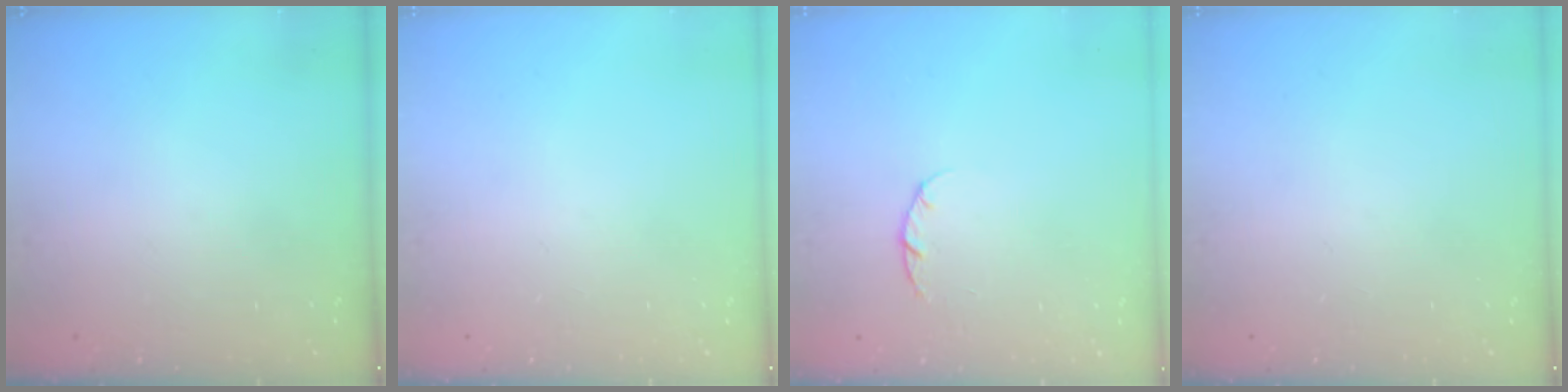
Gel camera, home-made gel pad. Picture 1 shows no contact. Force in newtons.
{"total": 0.0}
{"total": 3.1, "press": 3.0, "slide": 0.4}
{"total": 0.0}